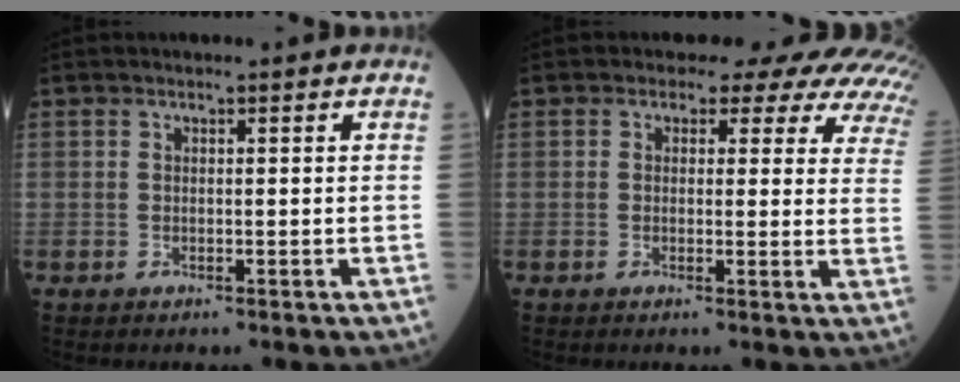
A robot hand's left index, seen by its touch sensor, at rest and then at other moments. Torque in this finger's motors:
{"motor_torque": [0.47, -1.67, 0.26, 0.01]}